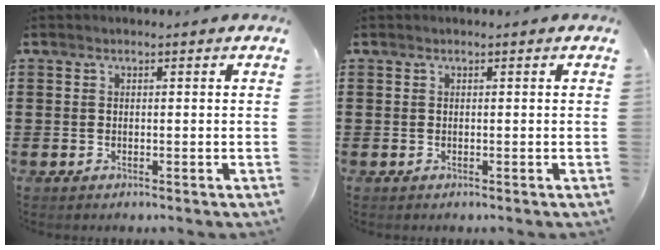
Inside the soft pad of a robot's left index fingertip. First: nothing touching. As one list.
[{"total": 0.0}]